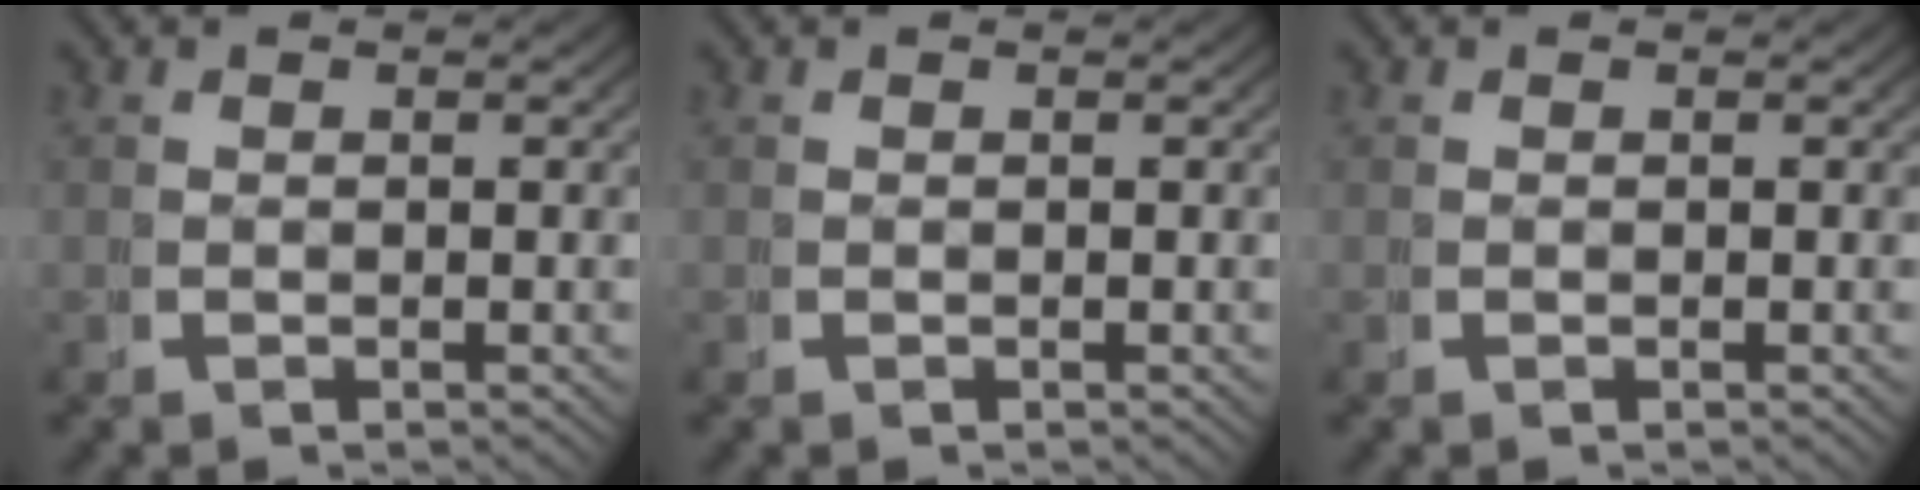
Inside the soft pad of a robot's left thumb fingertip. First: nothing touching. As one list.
[{"total": 0.0}, {"total": 0.0}]